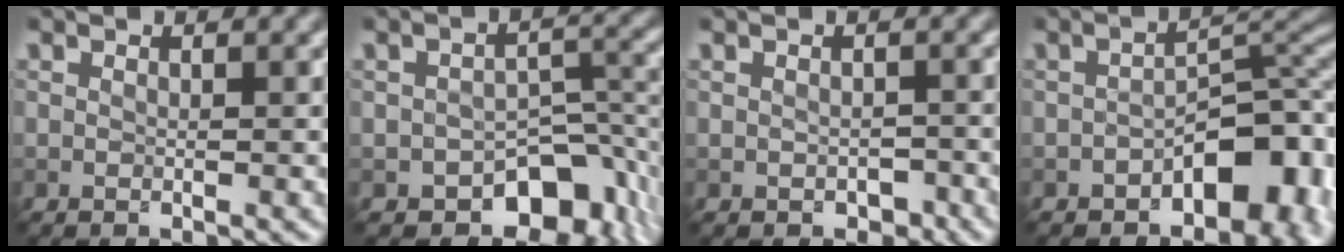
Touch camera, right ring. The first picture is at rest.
{"total": 7.7, "force": [-4.2, 4.4, 4.7], "torque": [-0.044, -0.013, -0.060]}
{"total": 1.4, "force": [-0.7, 1.0, 0.7], "torque": [-0.009, -0.004, -0.008]}
{"total": 7.9, "force": [-3.3, 4.3, 5.7], "torque": [-0.050, 0.011, -0.056]}